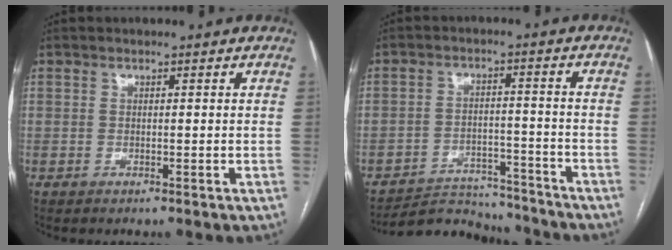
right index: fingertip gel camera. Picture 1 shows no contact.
{"total": 11.9, "force": [-11.6, 2.4, 1.1], "torque": [-0.009, 0.010, -0.171]}